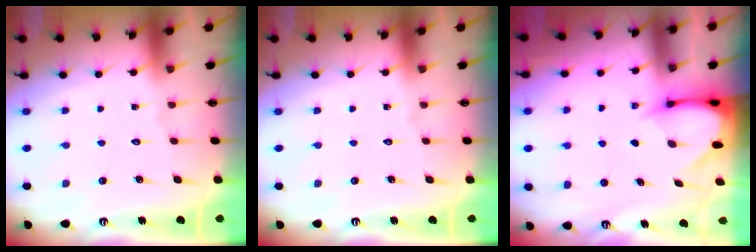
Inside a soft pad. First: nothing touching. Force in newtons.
{"total": 0.0}
{"total": 3.5, "press": 3.5, "slide": 0.3}